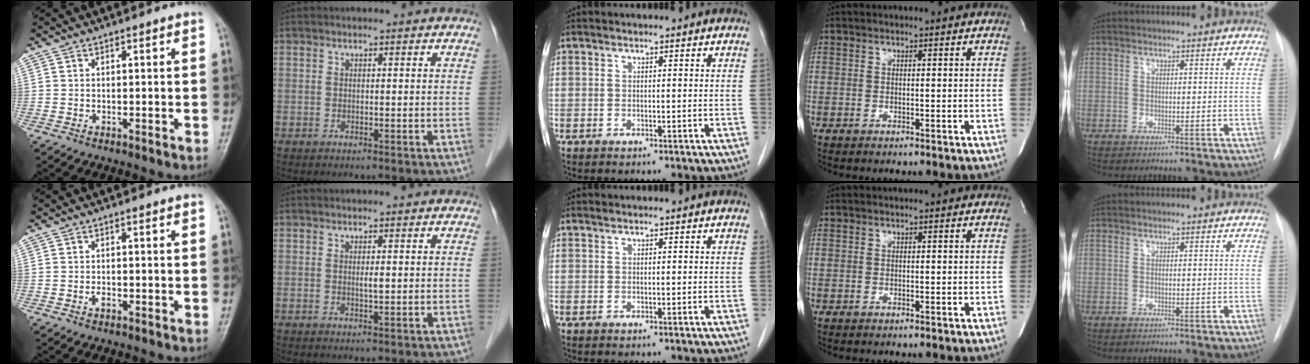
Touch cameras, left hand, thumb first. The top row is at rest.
{"thumb": {"total": 1.2, "force": [-0.5, 0.7, 0.8], "torque": [-0.012, 0.003, -0.010]}, "index": {"total": 1.0, "force": [0.2, 0.1, 0.9], "torque": [-0.021, -0.001, 0.003]}}